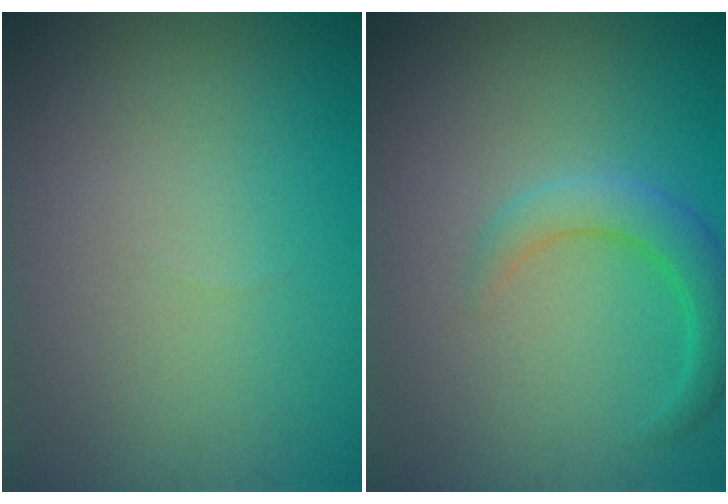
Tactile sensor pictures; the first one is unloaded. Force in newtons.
{"total": 2.8, "press": 2.8, "slide": 0.4}